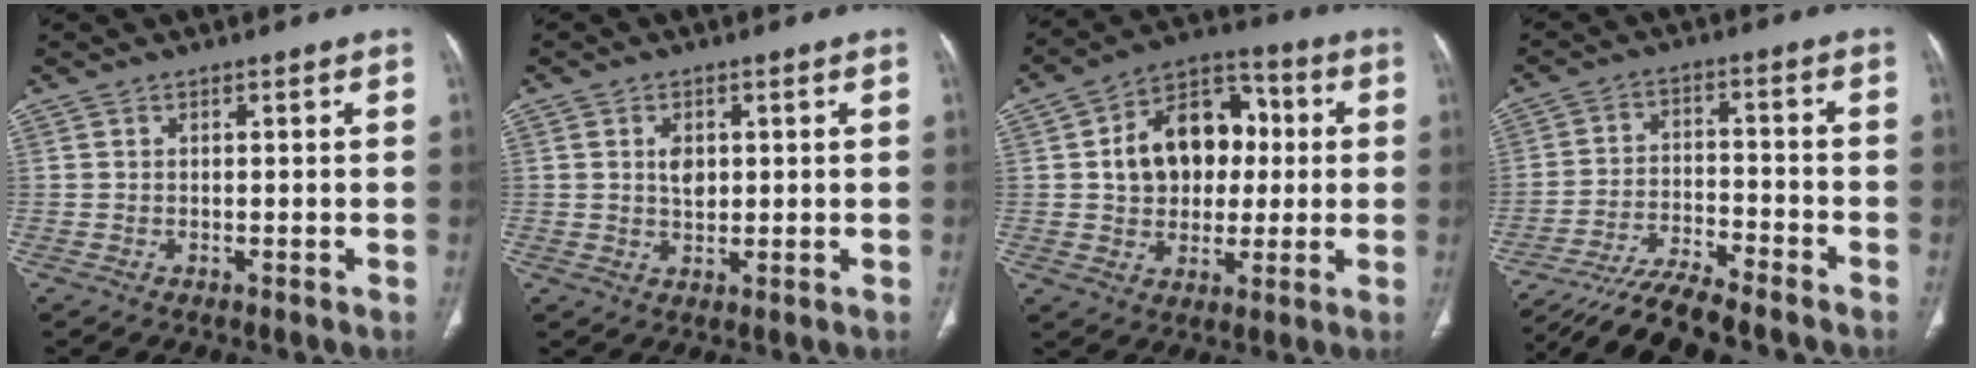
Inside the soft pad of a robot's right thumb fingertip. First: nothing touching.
{"total": 3.4, "force": [0.8, 2.2, 2.4], "torque": [-0.032, -0.005, 0.015]}
{"total": 16.1, "force": [1.9, 11.8, 10.8], "torque": [-0.125, 0.023, 0.028]}
{"total": 12.5, "force": [-11.7, 0.8, 4.2], "torque": [-0.076, 0.048, -0.199]}